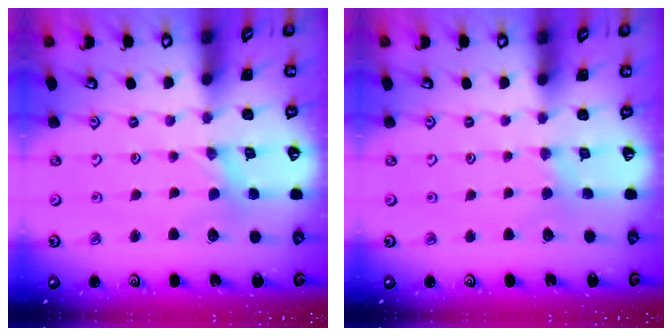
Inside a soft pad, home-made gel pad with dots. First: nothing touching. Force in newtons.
{"total": 1.8, "press": 1.8, "slide": 0.4}